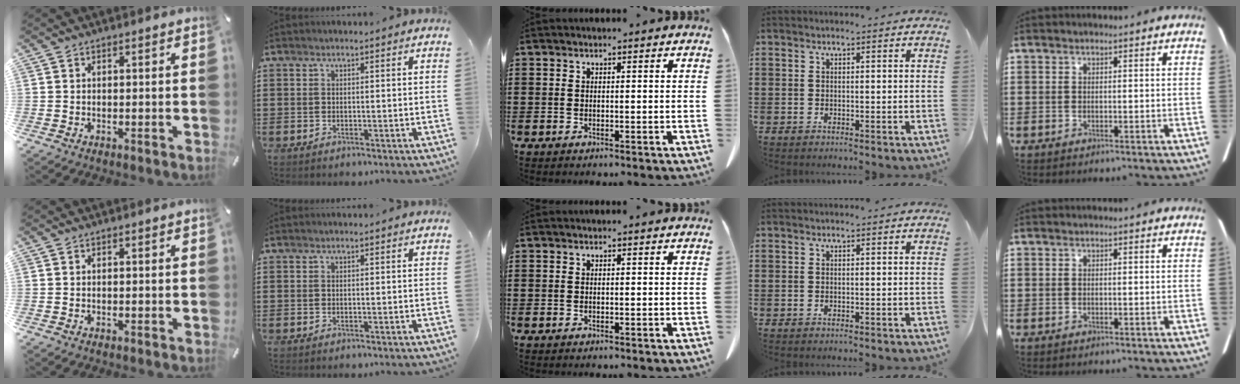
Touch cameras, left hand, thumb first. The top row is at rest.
{}